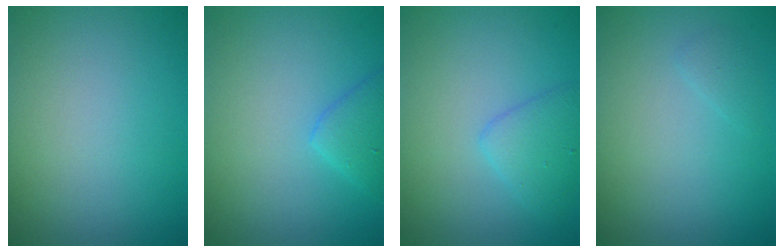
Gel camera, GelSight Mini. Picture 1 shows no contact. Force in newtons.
{"total": 2.2, "press": 2.2, "slide": 0.2}
{"total": 2.3, "press": 2.3, "slide": 0.0}
{"total": 0.7, "press": 0.7, "slide": 0.0}